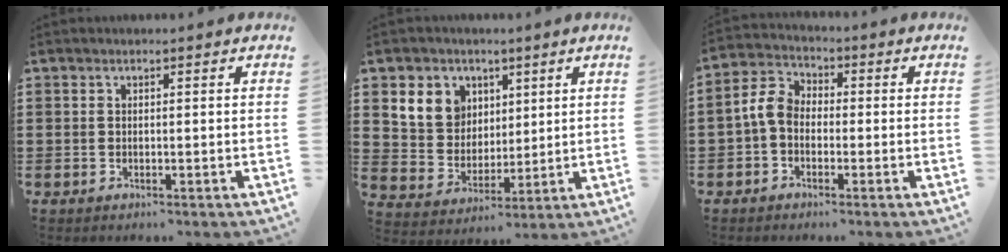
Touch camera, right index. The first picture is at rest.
{"total": 7.8, "force": [3.7, 6.7, 1.8], "torque": [-0.066, 0.008, 0.073]}
{"total": 5.0, "force": [-1.0, 3.5, 3.4], "torque": [-0.097, 0.004, -0.029]}